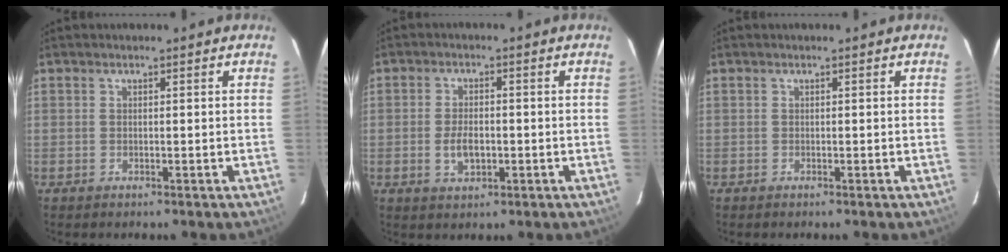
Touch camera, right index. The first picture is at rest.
{"total": 4.6, "force": [-1.1, 2.6, 3.7], "torque": [-0.074, -0.002, -0.017]}
{"total": 0.0}